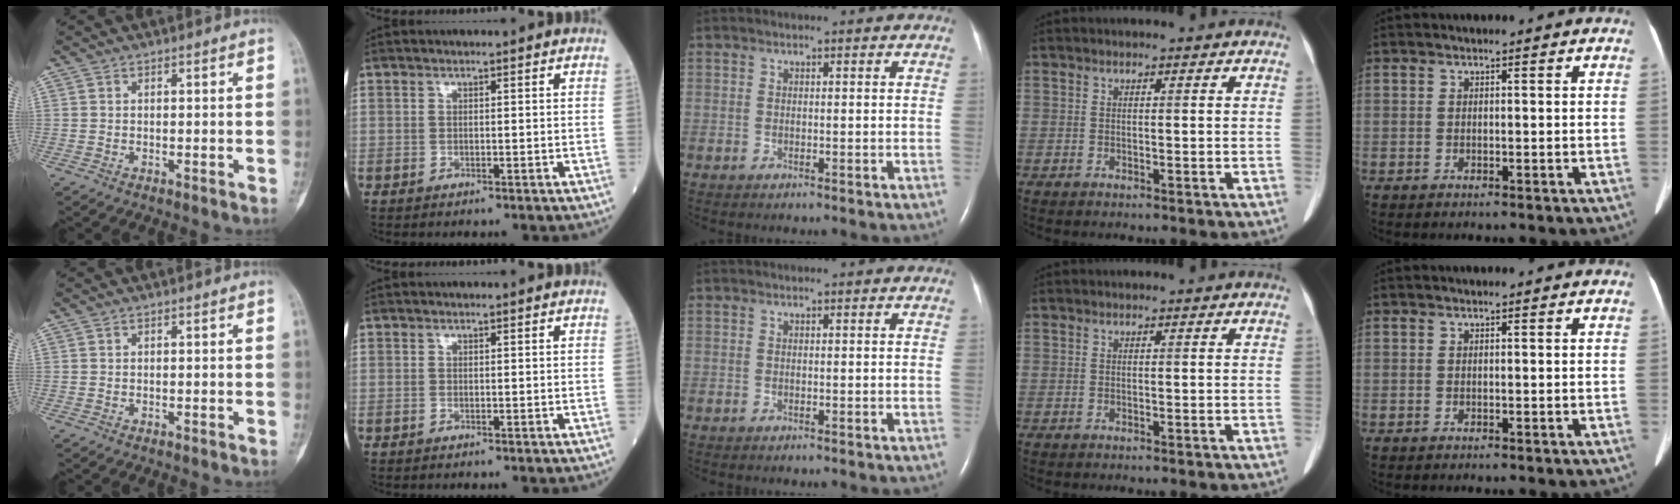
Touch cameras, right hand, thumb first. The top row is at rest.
{}